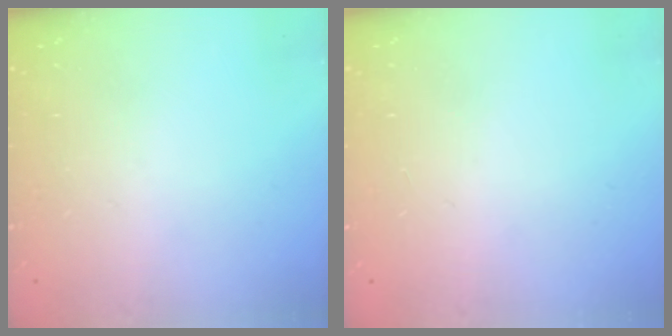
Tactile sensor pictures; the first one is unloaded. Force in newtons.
{"total": 0.9, "press": 0.9, "slide": 0.0}